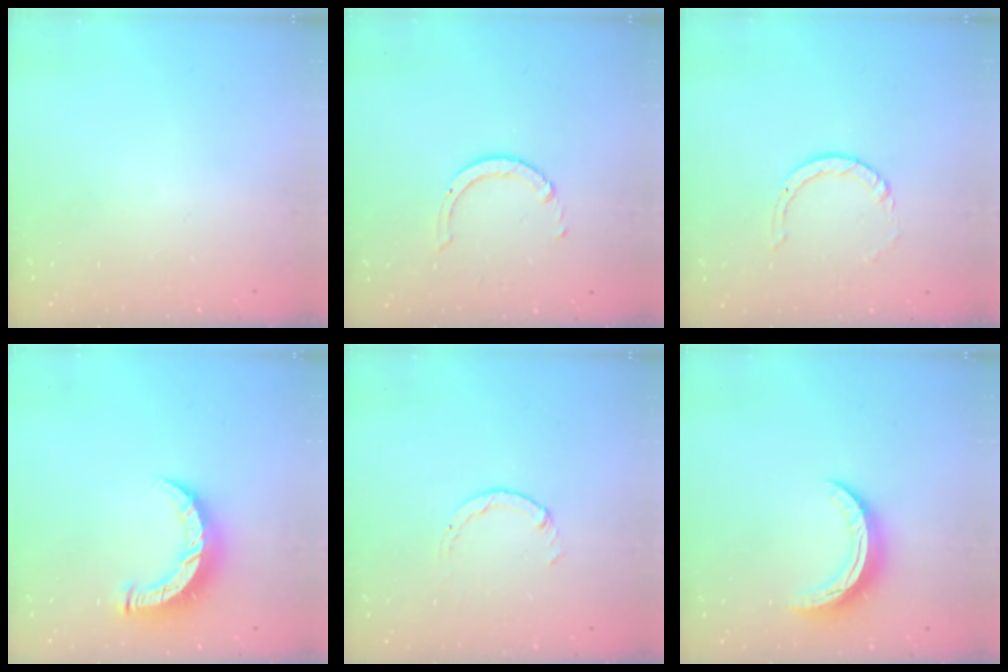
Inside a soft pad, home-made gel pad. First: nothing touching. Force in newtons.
{"total": 2.3, "press": 2.3, "slide": 0.3}
{"total": 3.8, "press": 3.7, "slide": 0.3}
{"total": 9.2, "press": 9.1, "slide": 0.6}
{"total": 1.1, "press": 1.1, "slide": 0.2}
{"total": 9.4, "press": 9.4, "slide": 0.7}